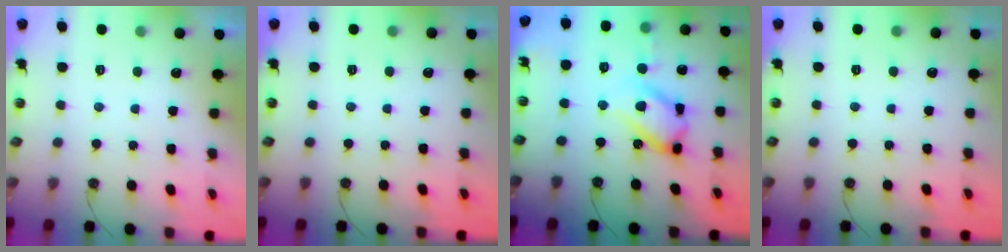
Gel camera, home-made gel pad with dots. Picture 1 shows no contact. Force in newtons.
{"total": 0.0}
{"total": 15.8, "press": 15.8, "slide": 1.4}
{"total": 0.0}